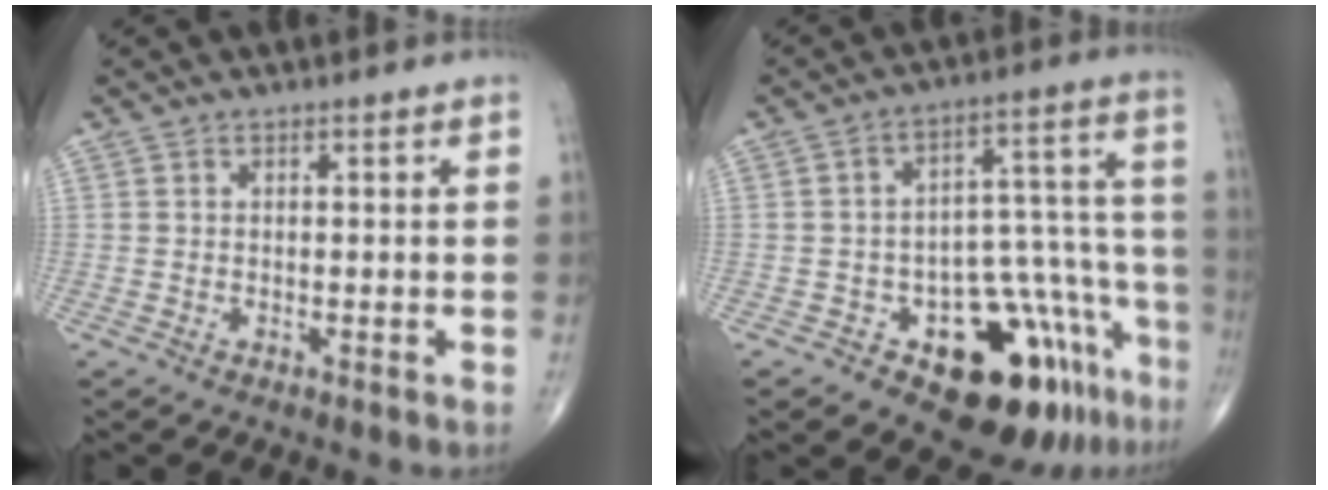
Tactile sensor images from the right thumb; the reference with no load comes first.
{"total": 17.8, "force": [-9.9, 8.1, 12.4], "torque": [-0.094, 0.100, -0.130]}